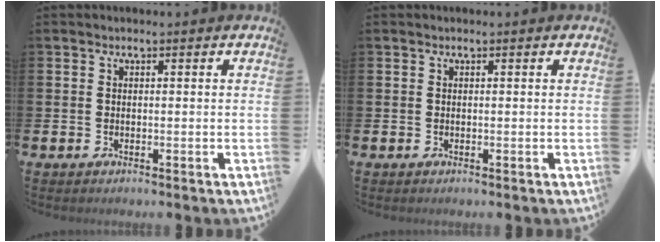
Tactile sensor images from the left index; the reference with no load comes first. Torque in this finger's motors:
{"motor_torque": [-0.11, 0.08, -0.05, -0.01]}